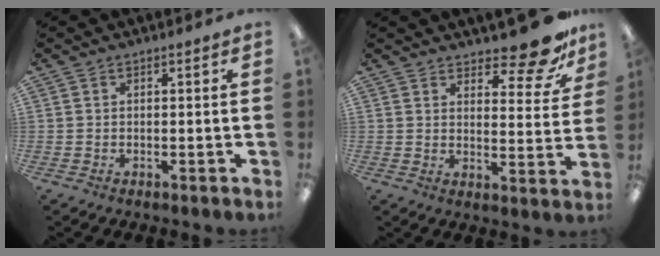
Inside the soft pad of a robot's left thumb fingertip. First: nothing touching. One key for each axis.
{"total": 10.8, "fx": 9.0, "fy": 3.0, "fz": 5.2, "tx": -0.058, "ty": -0.069, "tz": 0.156}